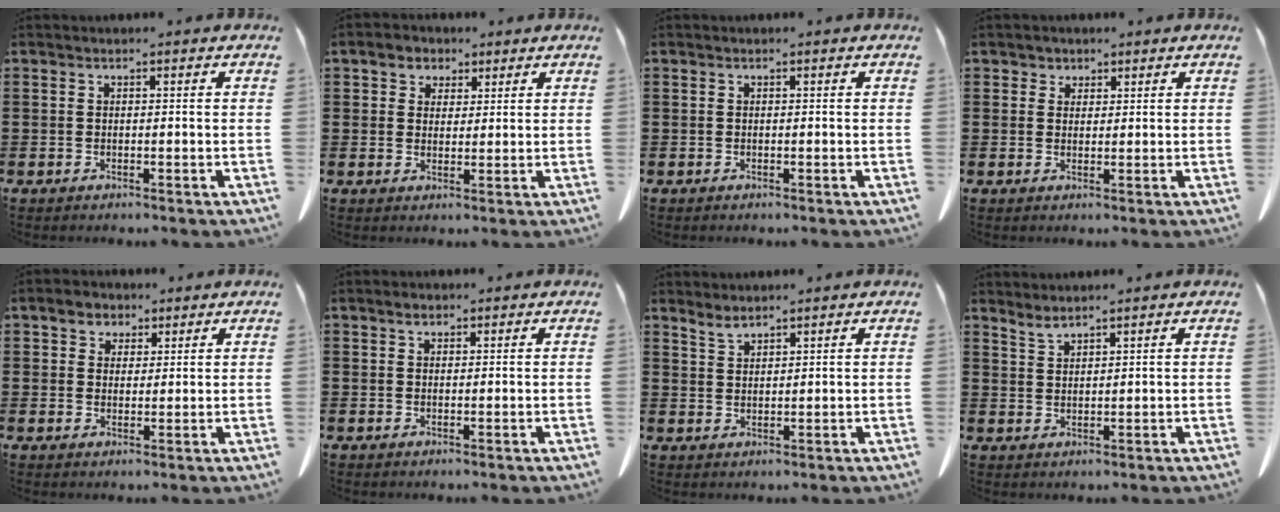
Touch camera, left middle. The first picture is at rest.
{"total": 3.2, "force": [2.1, 2.3, 0.5], "torque": [-0.015, 0.009, 0.037]}
{"total": 0.0}
{"total": 1.9, "force": [1.4, 1.2, 0.0], "torque": [-0.001, 0.002, 0.027]}
{"total": 3.5, "force": [2.4, 2.4, 0.8], "torque": [-0.021, 0.009, 0.042]}
{"total": 1.4, "force": [1.0, 0.8, 0.6], "torque": [-0.007, -0.002, 0.019]}
{"total": 2.1, "force": [2.0, 0.4, 0.7], "torque": [-0.018, -0.002, 0.040]}
{"total": 1.9, "force": [1.9, -0.1, 0.4], "torque": [-0.014, -0.005, 0.037]}